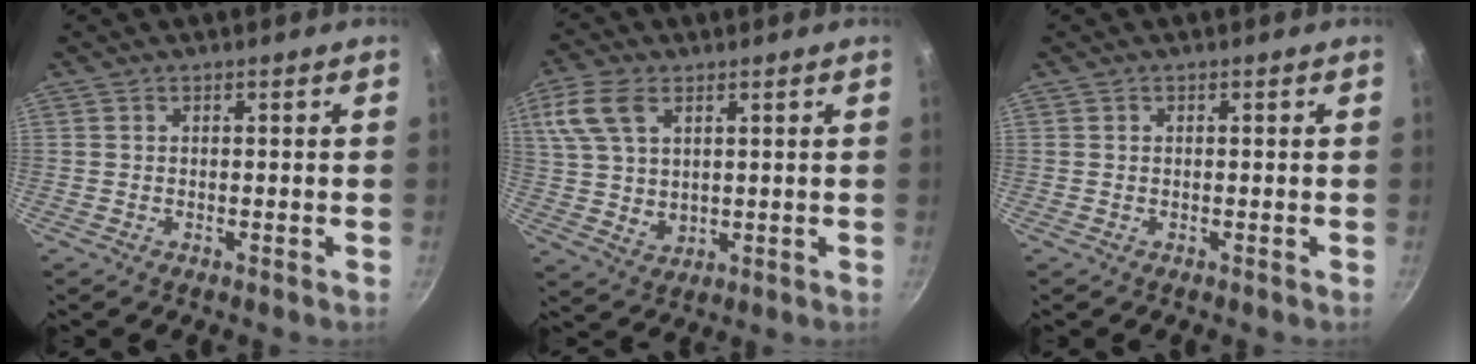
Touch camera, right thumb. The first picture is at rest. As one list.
[{"total": 10.5, "force": [4.2, 6.4, 7.1], "torque": [-0.135, -0.005, 0.085]}, {"total": 0.0}]